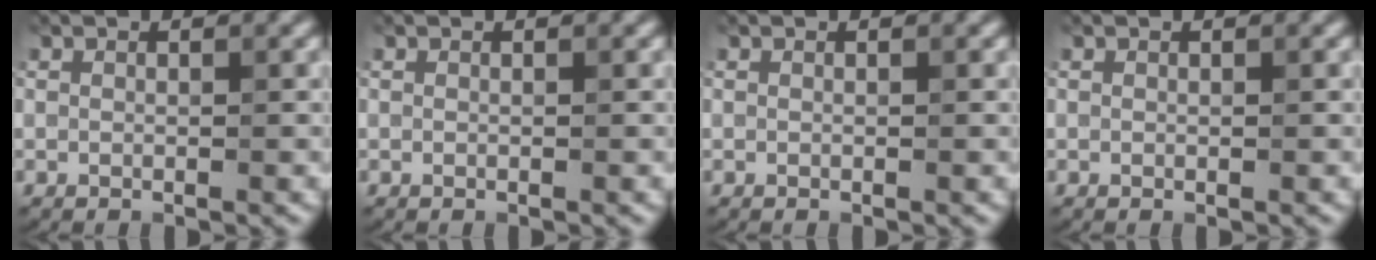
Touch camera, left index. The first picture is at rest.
{"total": 0.0}
{"total": 0.0}
{"total": 0.0}